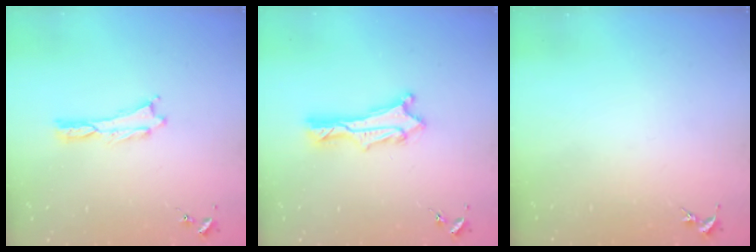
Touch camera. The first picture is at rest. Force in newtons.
{"total": 2.4, "press": 2.4, "slide": 0.3}
{"total": 0.0}